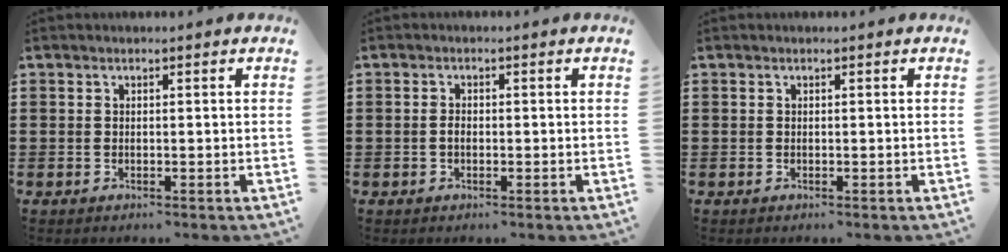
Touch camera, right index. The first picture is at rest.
{"total": 1.2, "force": [-0.3, 0.7, 1.0], "torque": [-0.021, 0.001, -0.005]}
{"total": 0.0}